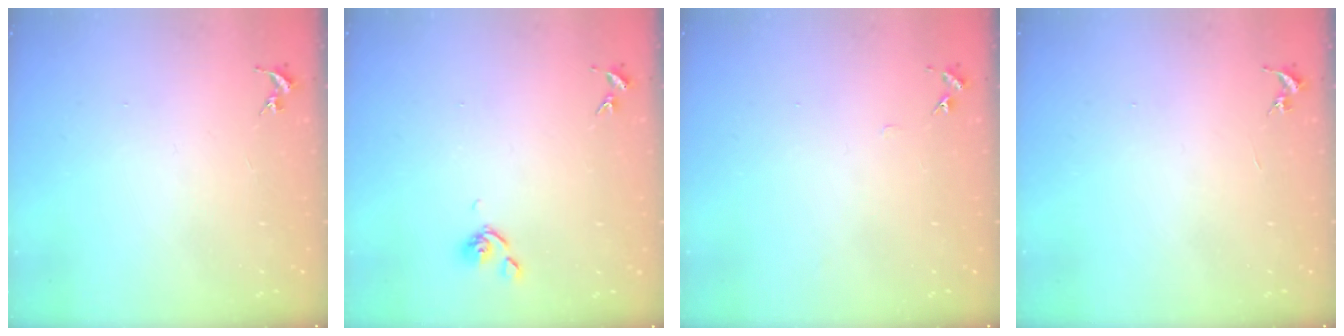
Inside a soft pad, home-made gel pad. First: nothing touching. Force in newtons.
{"total": 6.0, "press": 5.9, "slide": 0.8}
{"total": 4.0, "press": 4.0, "slide": 0.5}
{"total": 0.0}